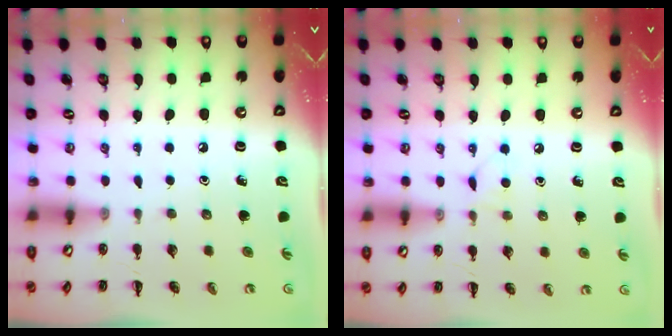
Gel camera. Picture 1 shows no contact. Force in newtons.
{"total": 4.6, "press": 4.4, "slide": 1.3}